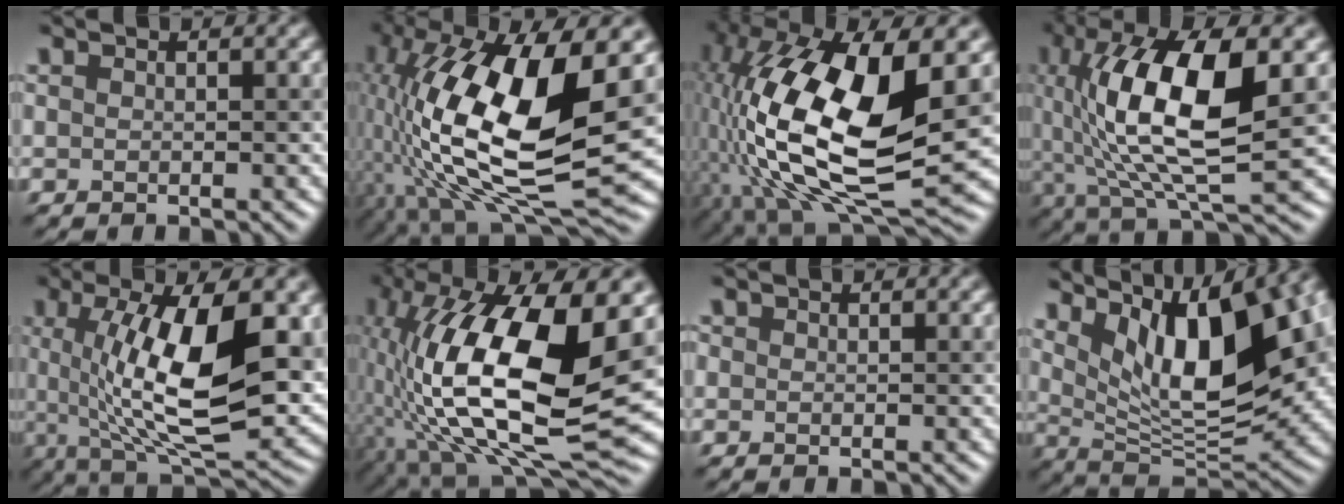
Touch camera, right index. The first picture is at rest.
{"total": 17.2, "force": [1.1, 6.9, 15.7], "torque": [-0.313, 0.014, 0.020]}
{"total": 16.7, "force": [0.8, 7.4, 14.9], "torque": [-0.304, 0.005, 0.016]}
{"total": 12.8, "force": [1.7, 4.5, 11.9], "torque": [-0.217, 0.011, 0.034]}
{"total": 12.6, "force": [1.3, 4.2, 11.8], "torque": [-0.181, 0.002, 0.025]}
{"total": 17.3, "force": [0.1, 6.7, 15.9], "torque": [-0.298, 0.018, -0.003]}
{"total": 0.7, "force": [0.3, 0.6, 0.2], "torque": [-0.009, 0.002, -0.003]}
{"total": 13.9, "force": [4.8, 5.7, 11.8], "torque": [-0.157, 0.007, 0.082]}